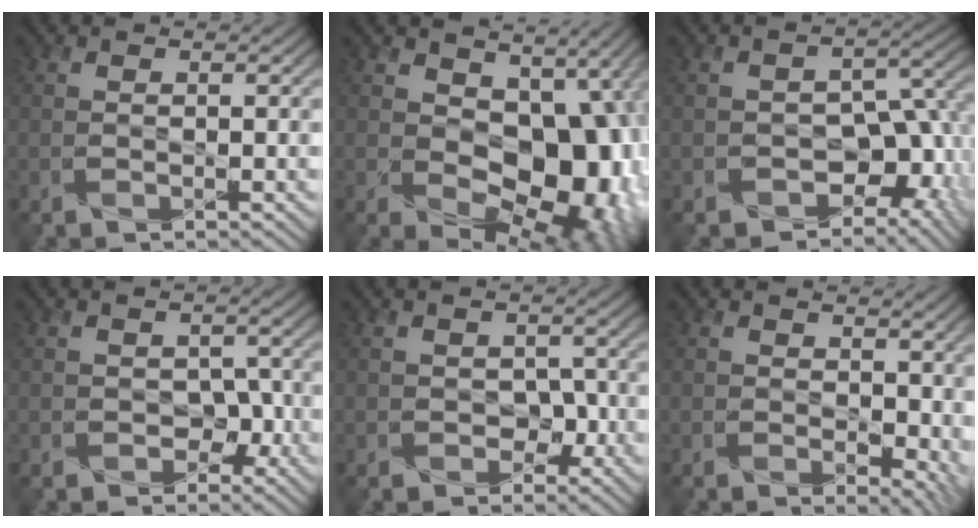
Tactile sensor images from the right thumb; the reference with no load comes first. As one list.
[{"total": 13.4, "force": [0.0, 9.3, 9.6], "torque": [-0.116, -0.027, 0.014]}, {"total": 8.8, "force": [-4.1, 6.1, 4.9], "torque": [-0.071, -0.013, -0.059]}, {"total": 2.7, "force": [-1.2, 2.1, 1.2], "torque": [-0.020, -0.009, -0.018]}, {"total": 2.4, "force": [-1.0, 2.0, 1.1], "torque": [-0.020, -0.009, -0.015]}, {"total": 6.8, "force": [0.6, 4.7, 4.8], "torque": [-0.063, -0.027, 0.029]}]